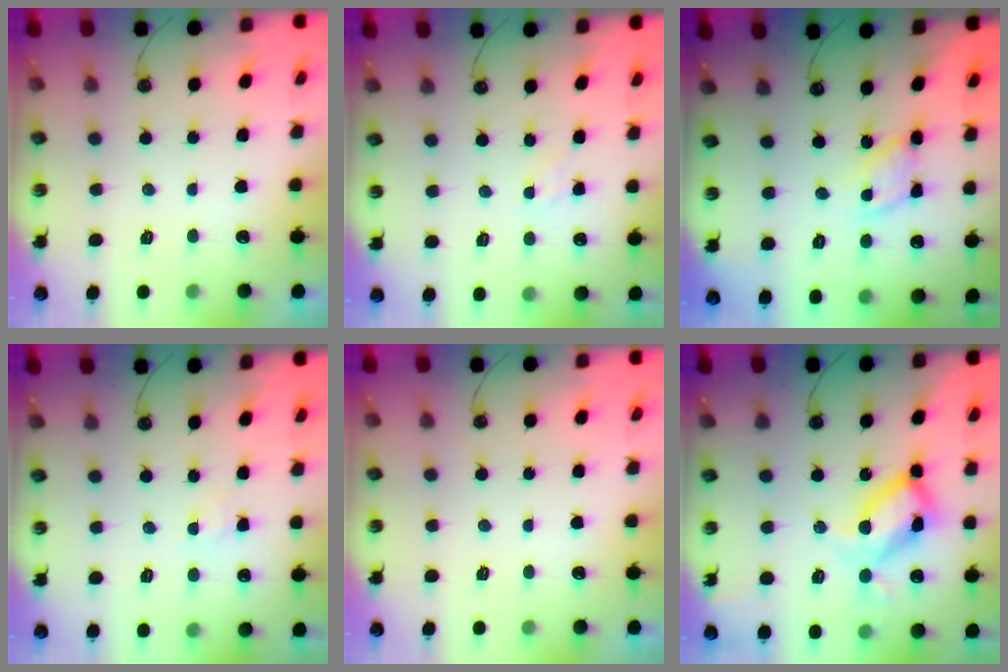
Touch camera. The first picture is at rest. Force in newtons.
{"total": 2.9, "press": 2.9, "slide": 0.5}
{"total": 10.8, "press": 10.8, "slide": 1.2}
{"total": 3.1, "press": 3.0, "slide": 0.4}
{"total": 0.0}
{"total": 17.7, "press": 17.6, "slide": 1.6}